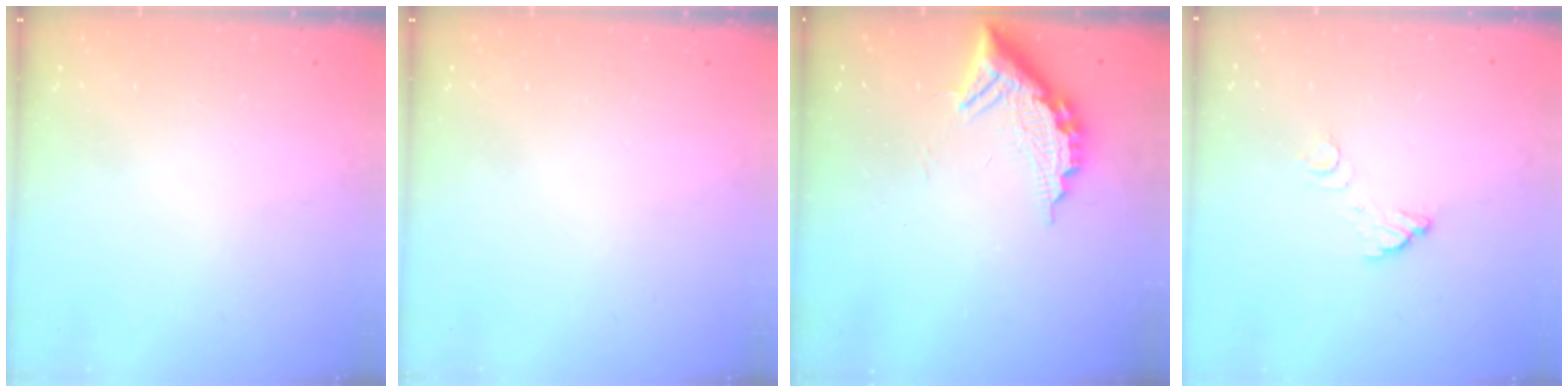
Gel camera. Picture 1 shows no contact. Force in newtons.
{"total": 0.0}
{"total": 11.8, "press": 11.8, "slide": 1.0}
{"total": 3.7, "press": 3.7, "slide": 0.3}